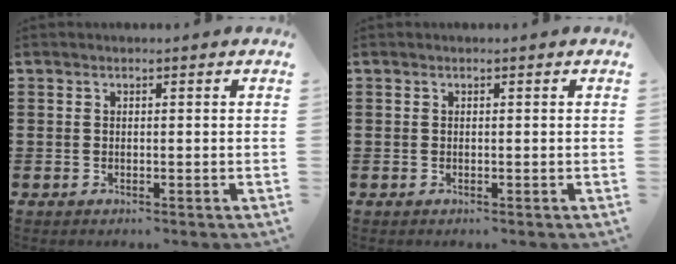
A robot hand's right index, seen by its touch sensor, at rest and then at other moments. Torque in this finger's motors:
{"motor_torque": [0.03, 0.34, 0.00, -0.01]}